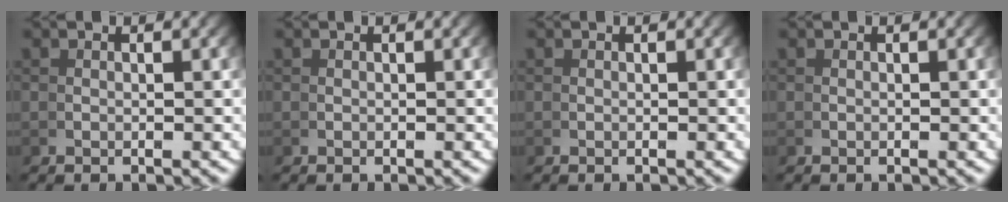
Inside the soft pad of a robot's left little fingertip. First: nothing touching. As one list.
[{"total": 0.0}, {"total": 0.0}, {"total": 0.0}]